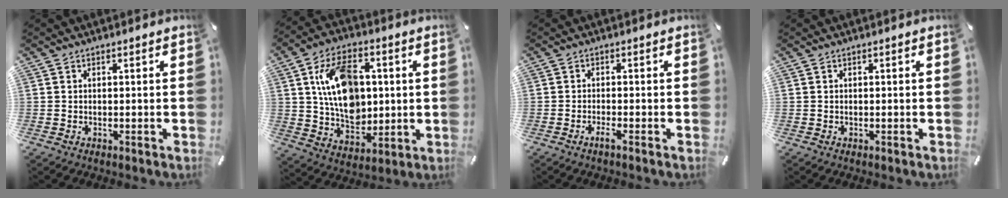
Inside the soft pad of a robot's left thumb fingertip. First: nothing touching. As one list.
[{"total": 15.6, "force": [2.7, 11.0, 10.8], "torque": [-0.193, 0.008, 0.049]}, {"total": 2.0, "force": [-1.3, 0.3, 1.6], "torque": [-0.027, 0.000, -0.023]}, {"total": 0.0}]